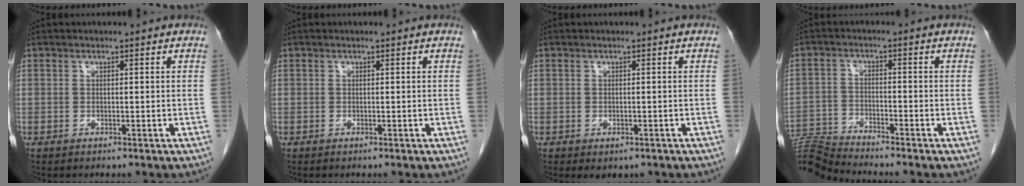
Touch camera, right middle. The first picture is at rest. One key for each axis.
{"total": 0.0}
{"total": 1.6, "fx": -0.9, "fy": 1.0, "fz": 0.9, "tx": -0.008, "ty": -0.001, "tz": -0.003}
{"total": 7.5, "fx": -7.3, "fy": -1.5, "fz": 0.4, "tx": -0.014, "ty": 0.001, "tz": -0.139}